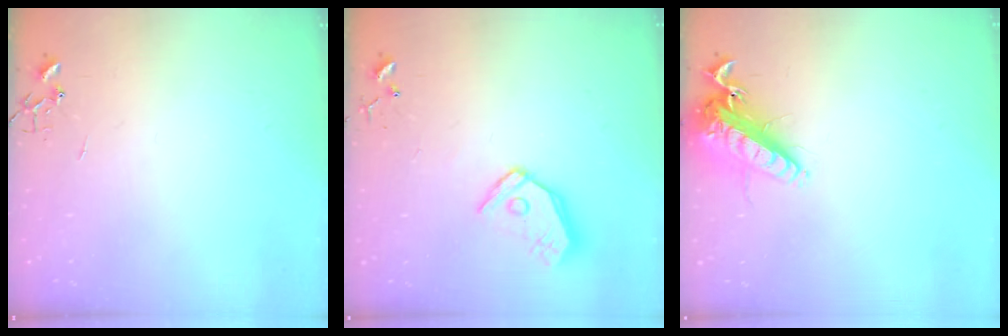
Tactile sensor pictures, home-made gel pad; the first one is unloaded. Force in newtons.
{"total": 12.4, "press": 12.2, "slide": 1.9}
{"total": 14.6, "press": 14.4, "slide": 2.8}